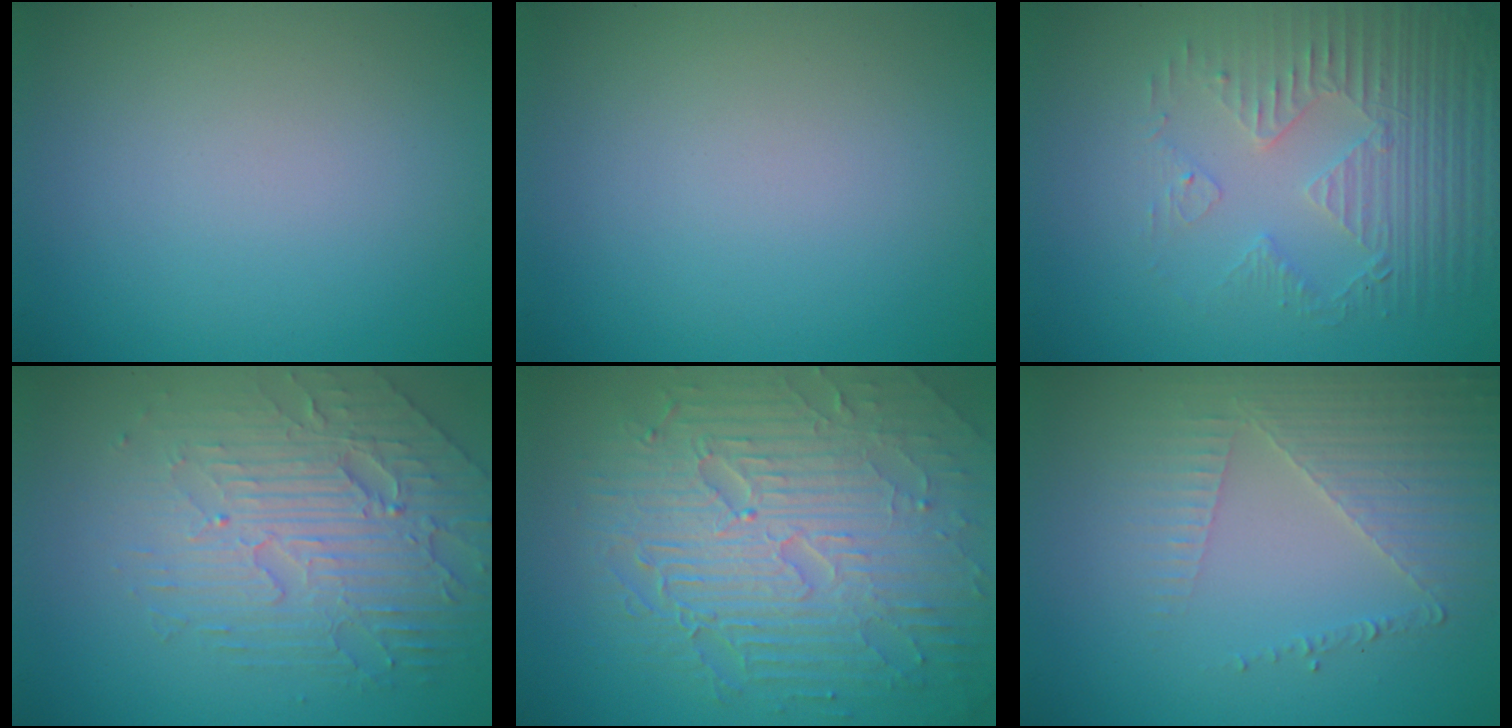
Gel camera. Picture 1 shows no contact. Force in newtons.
{"total": 0.0}
{"total": 4.0, "press": 3.6, "slide": 1.8}
{"total": 5.9, "press": 4.5, "slide": 3.8}
{"total": 10.1, "press": 6.5, "slide": 7.7}
{"total": 3.5, "press": 3.2, "slide": 1.4}